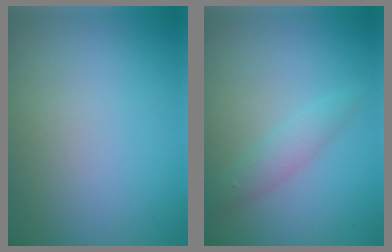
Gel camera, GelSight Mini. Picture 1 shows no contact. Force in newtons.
{"total": 1.8, "press": 1.8, "slide": 0.1}